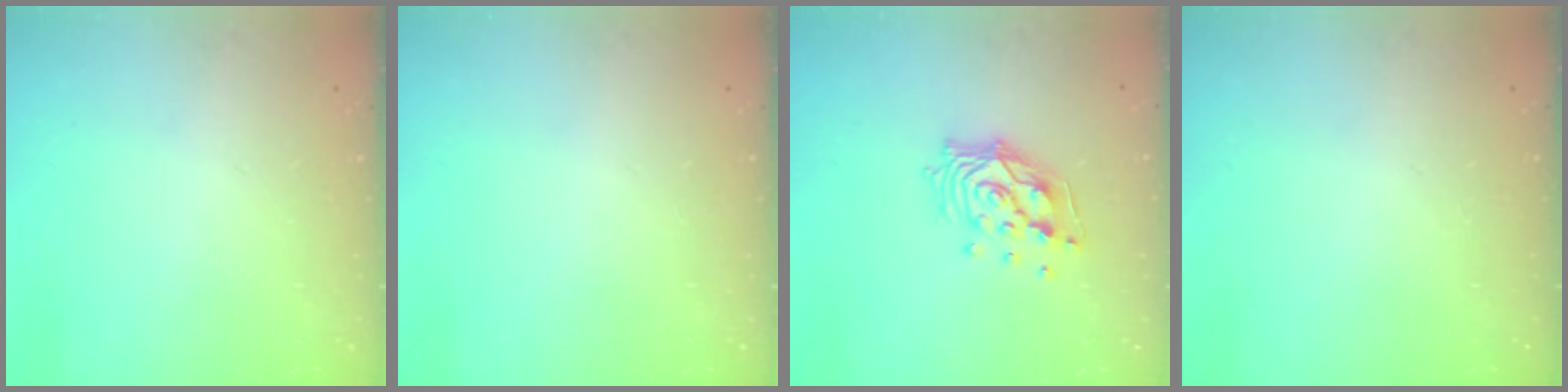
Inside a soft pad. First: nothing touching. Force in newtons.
{"total": 0.0}
{"total": 12.3, "press": 12.2, "slide": 1.7}
{"total": 0.0}